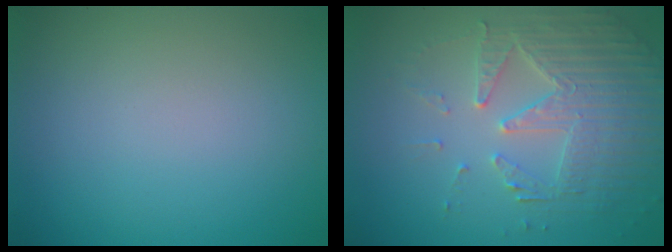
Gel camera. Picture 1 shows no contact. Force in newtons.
{"total": 4.6, "press": 4.2, "slide": 1.9}